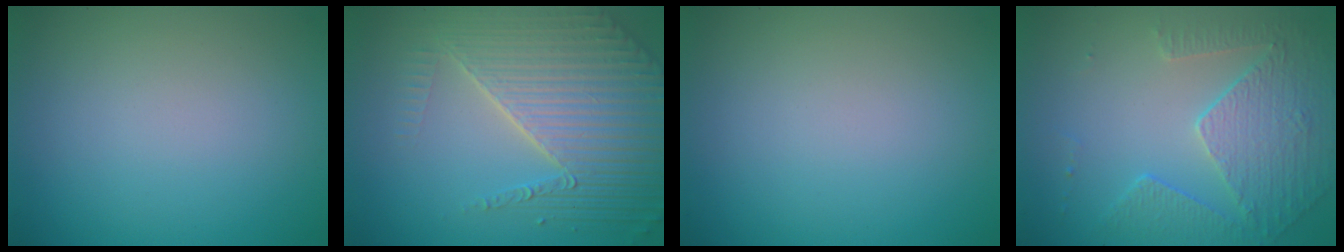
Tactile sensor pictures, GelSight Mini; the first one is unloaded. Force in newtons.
{"total": 7.0, "press": 5.4, "slide": 4.4}
{"total": 0.0}
{"total": 4.7, "press": 3.5, "slide": 3.1}